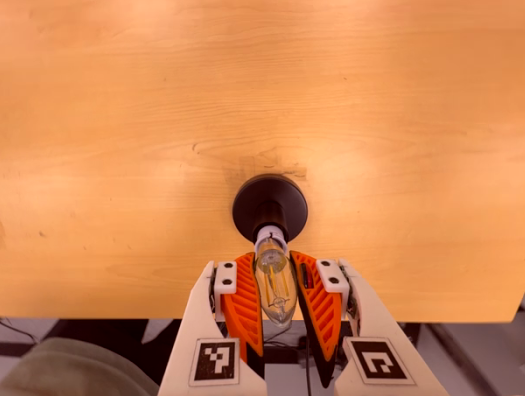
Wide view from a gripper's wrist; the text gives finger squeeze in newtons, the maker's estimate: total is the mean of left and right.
{"total": 19.4, "left": 19.1, "right": 19.8}